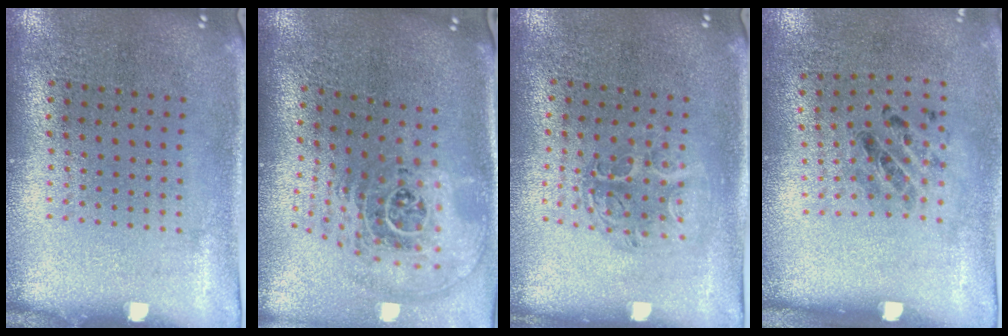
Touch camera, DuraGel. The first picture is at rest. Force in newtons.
{"total": 2.8, "press": 1.9, "slide": 2.0}
{"total": 1.2, "press": 1.1, "slide": 0.4}
{"total": 1.3, "press": 0.6, "slide": 1.2}